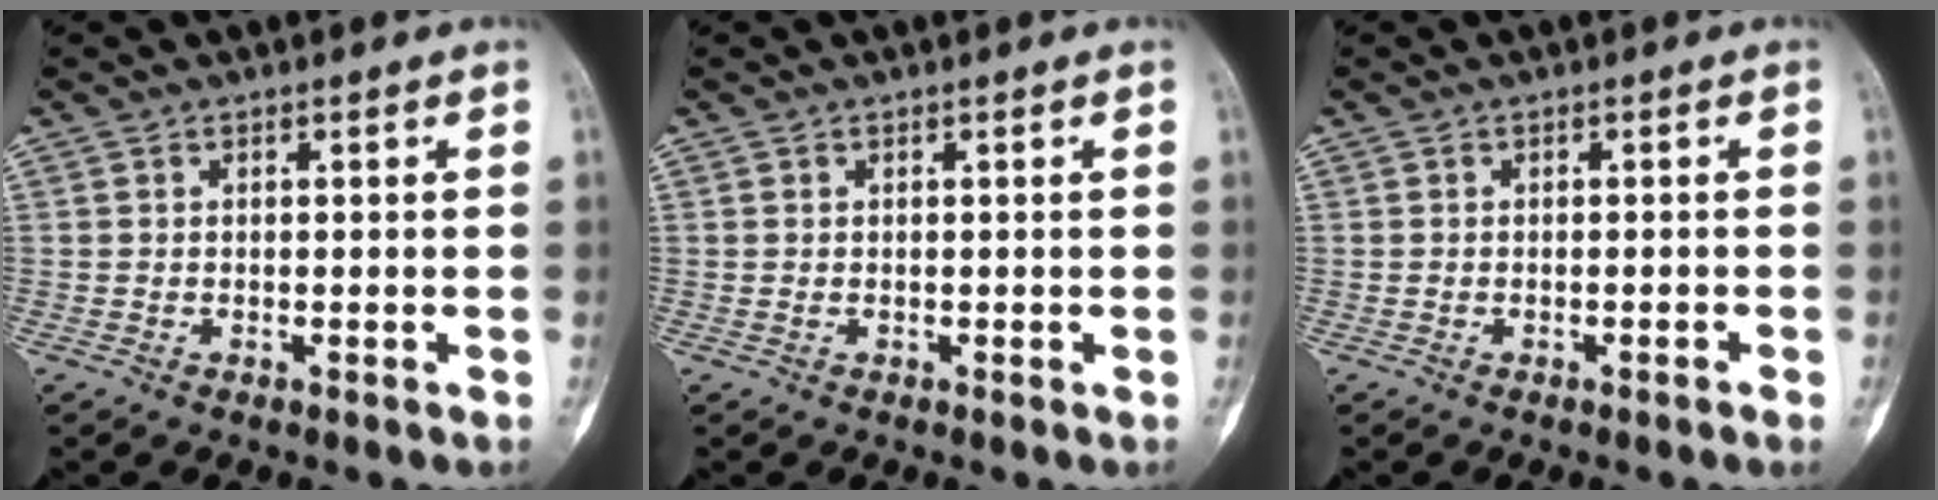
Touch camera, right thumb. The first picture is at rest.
{"total": 0.0}
{"total": 0.9, "force": [-0.6, 0.0, 0.6], "torque": [-0.020, 0.006, -0.008]}